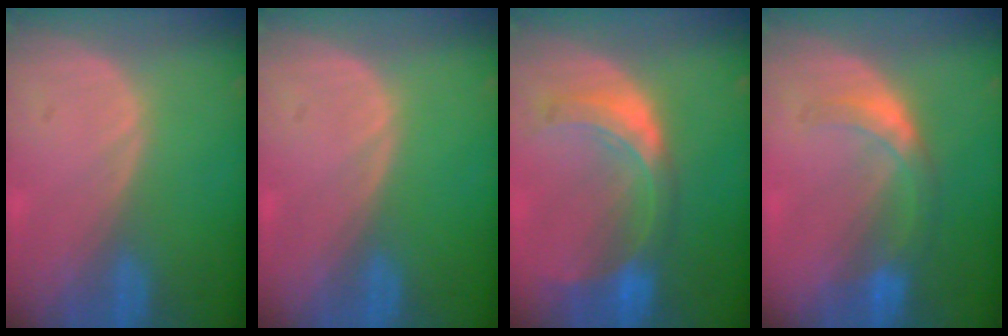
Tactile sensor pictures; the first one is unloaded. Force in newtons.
{"total": 0.0}
{"total": 8.2, "press": 7.3, "slide": 3.8}
{"total": 5.8, "press": 5.1, "slide": 2.7}